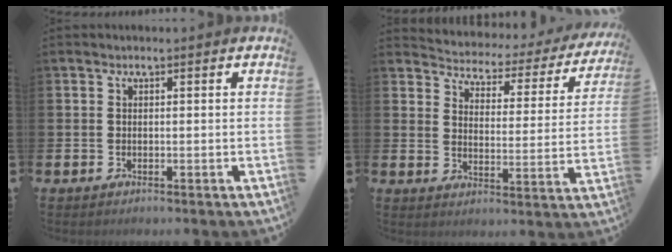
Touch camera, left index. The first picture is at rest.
{"total": 3.0, "force": [2.6, 1.3, 0.3], "torque": [-0.027, -0.031, 0.034]}